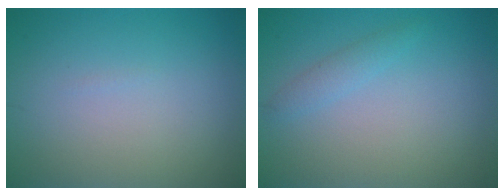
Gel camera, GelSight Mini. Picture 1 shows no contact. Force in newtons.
{"total": 1.3, "press": 1.3, "slide": 0.0}